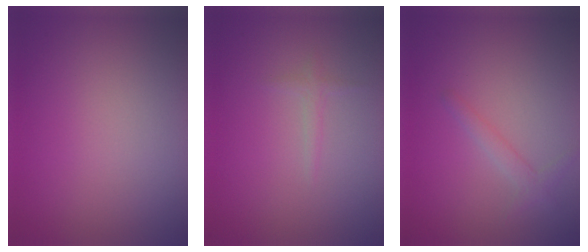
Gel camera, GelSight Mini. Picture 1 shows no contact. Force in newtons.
{"total": 0.8, "press": 0.8, "slide": 0.1}
{"total": 1.4, "press": 1.4, "slide": 0.0}